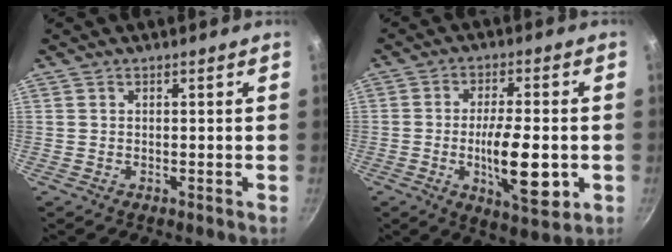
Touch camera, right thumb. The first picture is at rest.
{"total": 12.9, "force": [-2.6, 4.5, 11.8], "torque": [-0.183, 0.001, -0.037]}